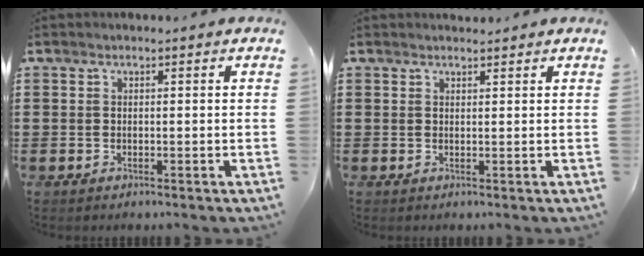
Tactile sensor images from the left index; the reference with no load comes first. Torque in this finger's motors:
{"motor_torque": [-0.25, -0.25, -0.04, -0.03]}